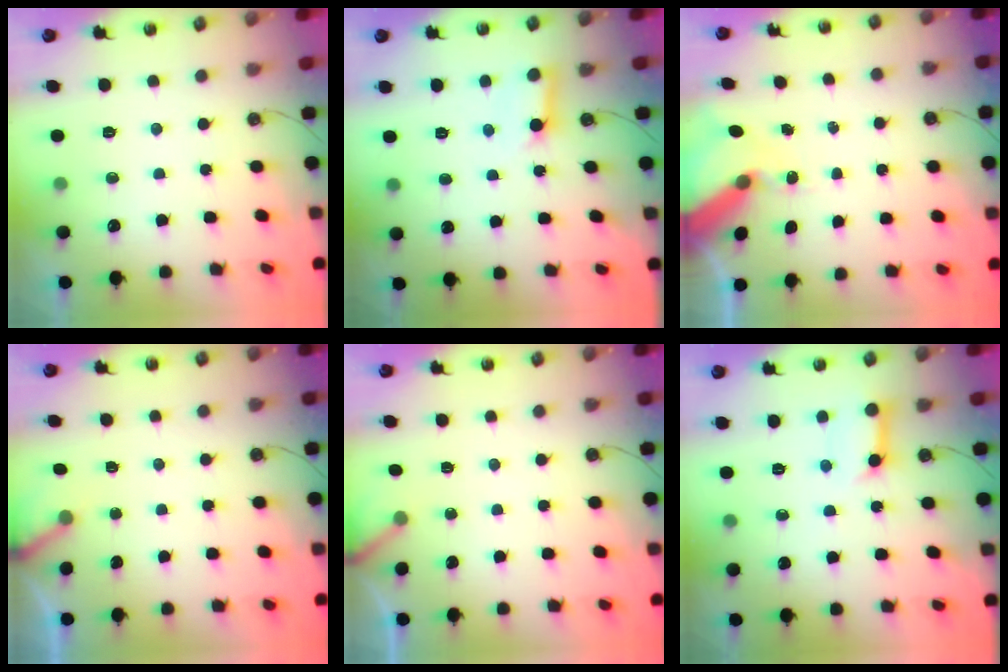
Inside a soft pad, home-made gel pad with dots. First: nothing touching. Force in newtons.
{"total": 7.4, "press": 7.3, "slide": 0.9}
{"total": 10.3, "press": 10.2, "slide": 1.4}
{"total": 3.0, "press": 3.0, "slide": 0.2}
{"total": 2.5, "press": 2.5, "slide": 0.1}
{"total": 10.0, "press": 9.9, "slide": 1.4}